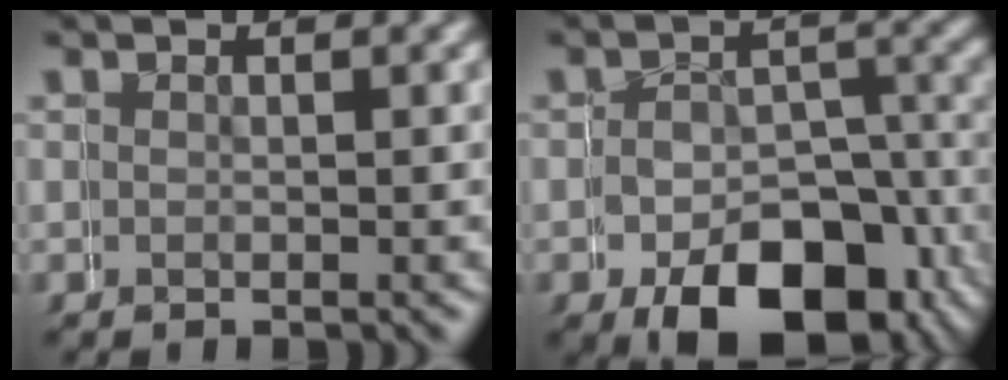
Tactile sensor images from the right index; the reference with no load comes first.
{"total": 10.3, "force": [-4.9, 6.8, 6.0], "torque": [-0.082, -0.030, -0.068]}